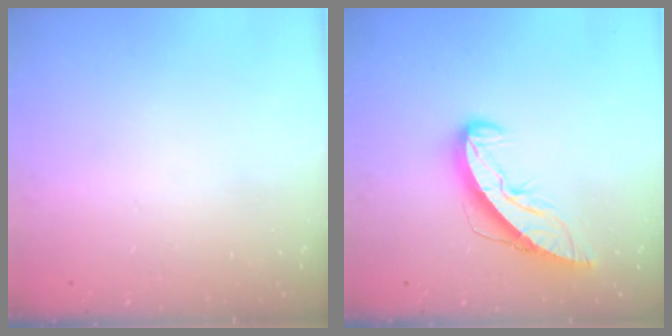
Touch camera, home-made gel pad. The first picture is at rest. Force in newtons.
{"total": 8.8, "press": 8.7, "slide": 0.8}